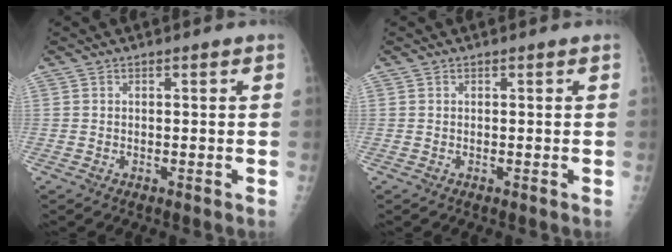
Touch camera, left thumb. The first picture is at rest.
{"total": 0.0}